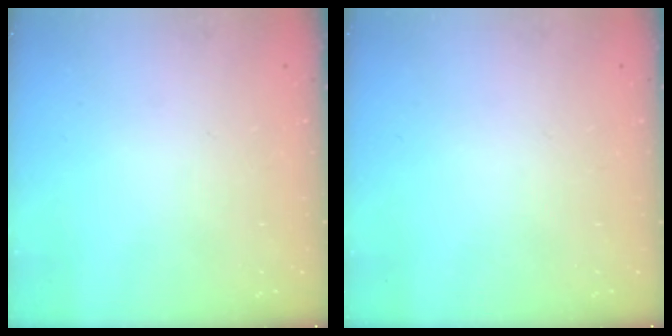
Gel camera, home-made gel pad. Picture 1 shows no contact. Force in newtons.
{"total": 0.0}